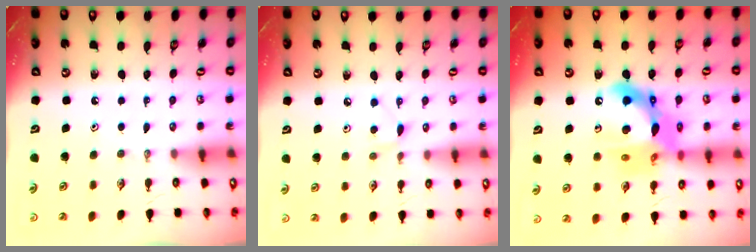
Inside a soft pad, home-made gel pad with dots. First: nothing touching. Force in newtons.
{"total": 4.7, "press": 4.6, "slide": 0.5}
{"total": 18.1, "press": 18.0, "slide": 2.1}